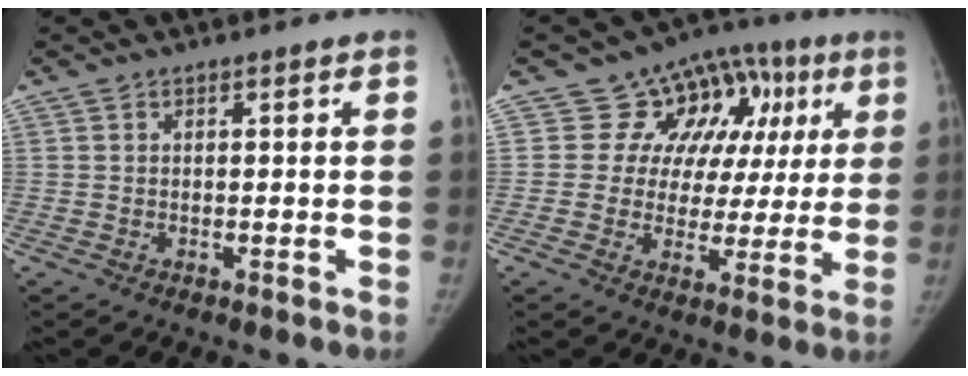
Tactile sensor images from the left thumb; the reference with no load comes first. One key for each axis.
{"total": 13.9, "fx": 4.6, "fy": 11.5, "fz": 6.4, "tx": -0.016, "ty": 0.016, "tz": 0.062}